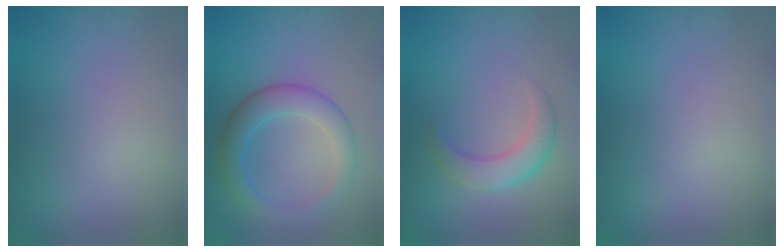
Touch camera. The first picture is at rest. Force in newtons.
{"total": 4.3, "press": 4.3, "slide": 0.1}
{"total": 3.4, "press": 3.4, "slide": 0.2}
{"total": 0.0}